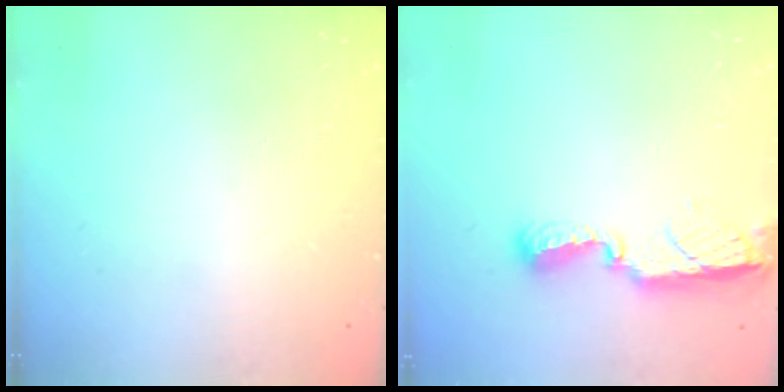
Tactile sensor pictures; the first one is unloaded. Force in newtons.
{"total": 7.6, "press": 7.6, "slide": 0.2}